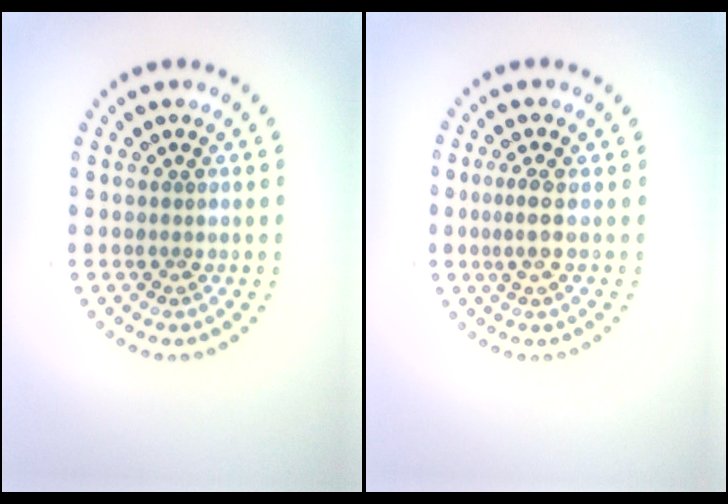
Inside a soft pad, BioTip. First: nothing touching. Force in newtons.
{"total": 1.9, "press": 1.3, "slide": 1.4}